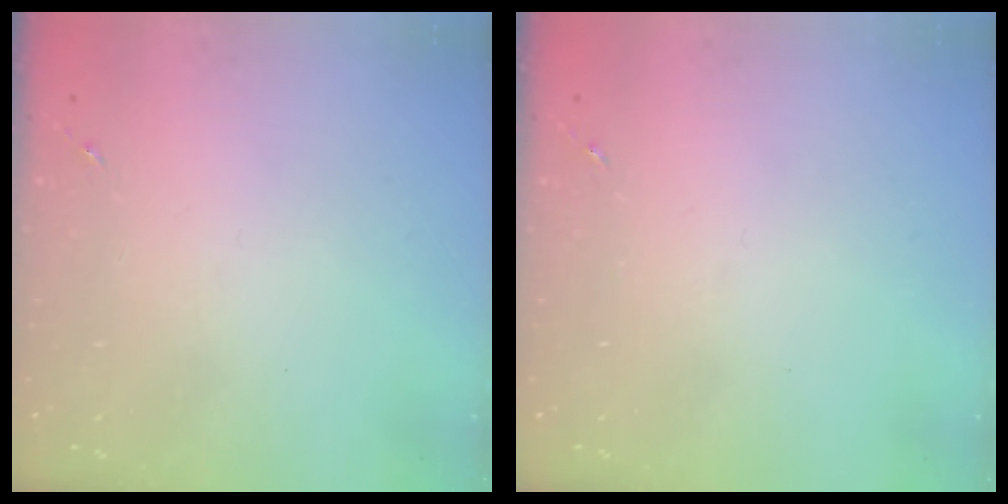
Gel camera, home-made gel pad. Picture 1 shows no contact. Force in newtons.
{"total": 0.0}